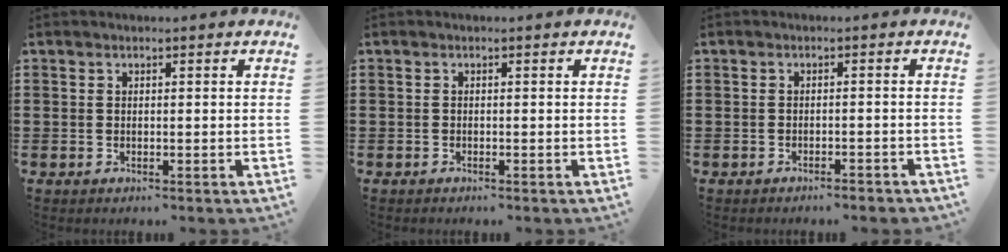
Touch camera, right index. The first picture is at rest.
{"total": 0.0}
{"total": 1.4, "force": [-1.4, 0.0, 0.5], "torque": [-0.011, 0.002, -0.028]}